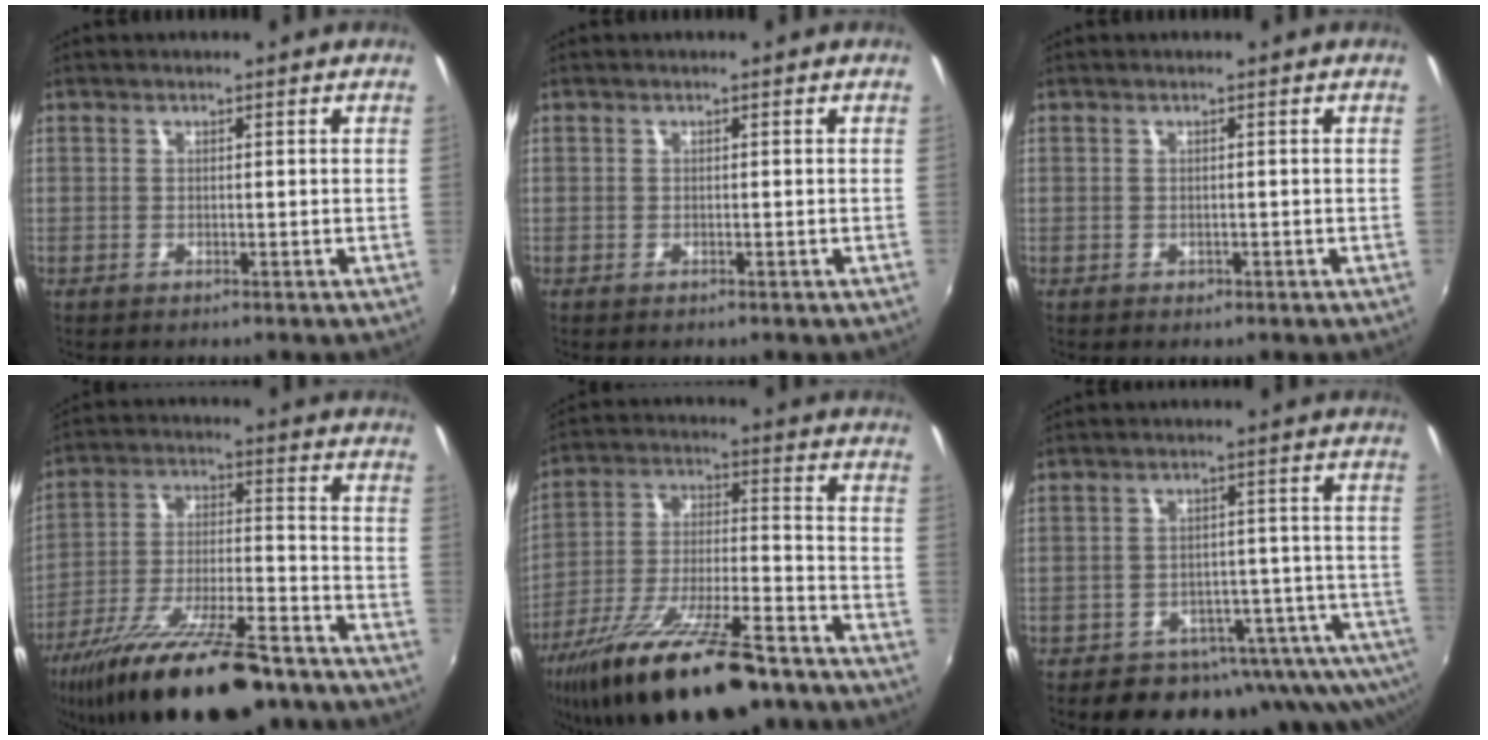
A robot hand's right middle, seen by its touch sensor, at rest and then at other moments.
{"total": 0.0}
{"total": 0.7, "force": [-0.3, 0.6, 0.1], "torque": [0.000, -0.003, -0.003]}
{"total": 25.0, "force": [-18.4, 7.0, 15.5], "torque": [-0.281, -0.049, -0.287]}
{"total": 24.5, "force": [-17.3, 6.7, 16.1], "torque": [-0.297, -0.051, -0.278]}
{"total": 18.9, "force": [-15.2, 8.4, 7.6], "torque": [-0.100, 0.005, -0.181]}